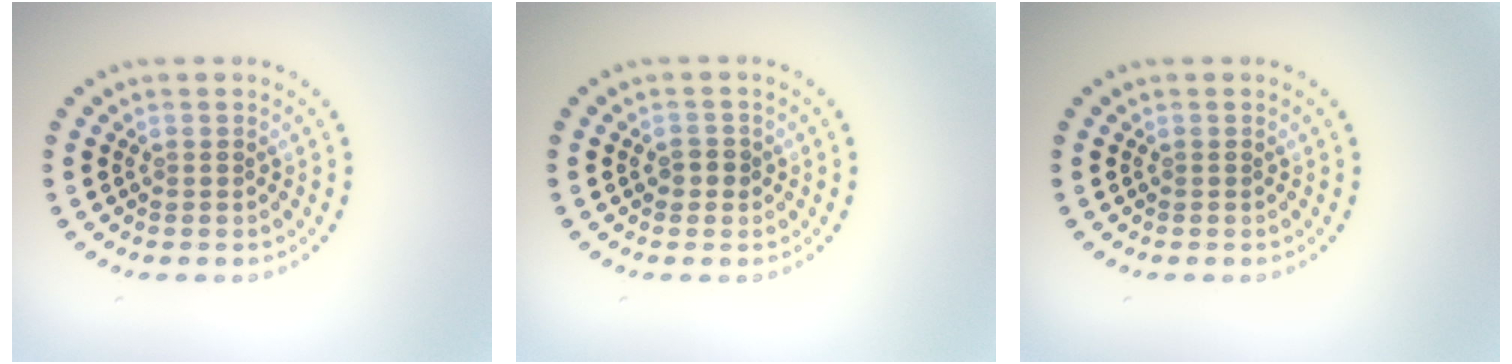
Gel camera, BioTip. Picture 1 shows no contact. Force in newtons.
{"total": 1.3, "press": 1.2, "slide": 0.4}
{"total": 0.0}